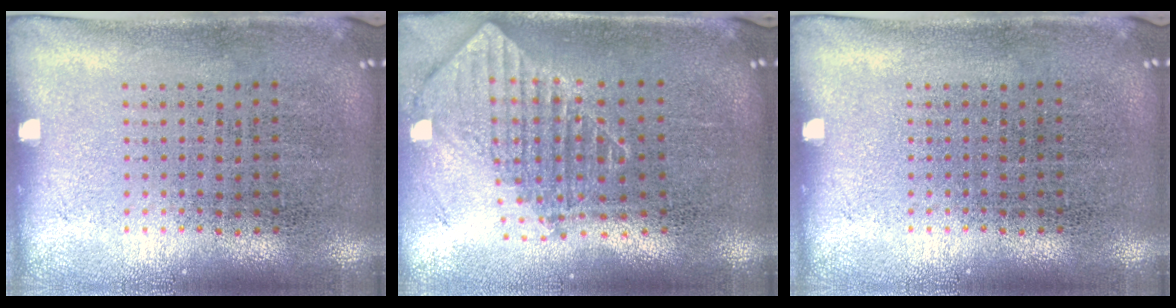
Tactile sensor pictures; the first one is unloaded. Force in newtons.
{"total": 1.9, "press": 1.5, "slide": 1.2}
{"total": 0.0}